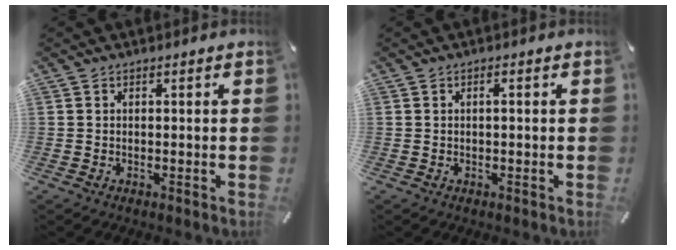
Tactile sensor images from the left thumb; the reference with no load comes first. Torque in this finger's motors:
{"motor_torque": [-0.14, 0.04, -0.09, -0.13, 0.05]}